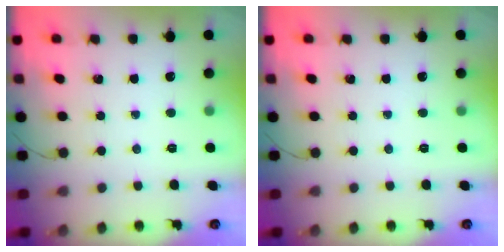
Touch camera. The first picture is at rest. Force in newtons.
{"total": 0.0}